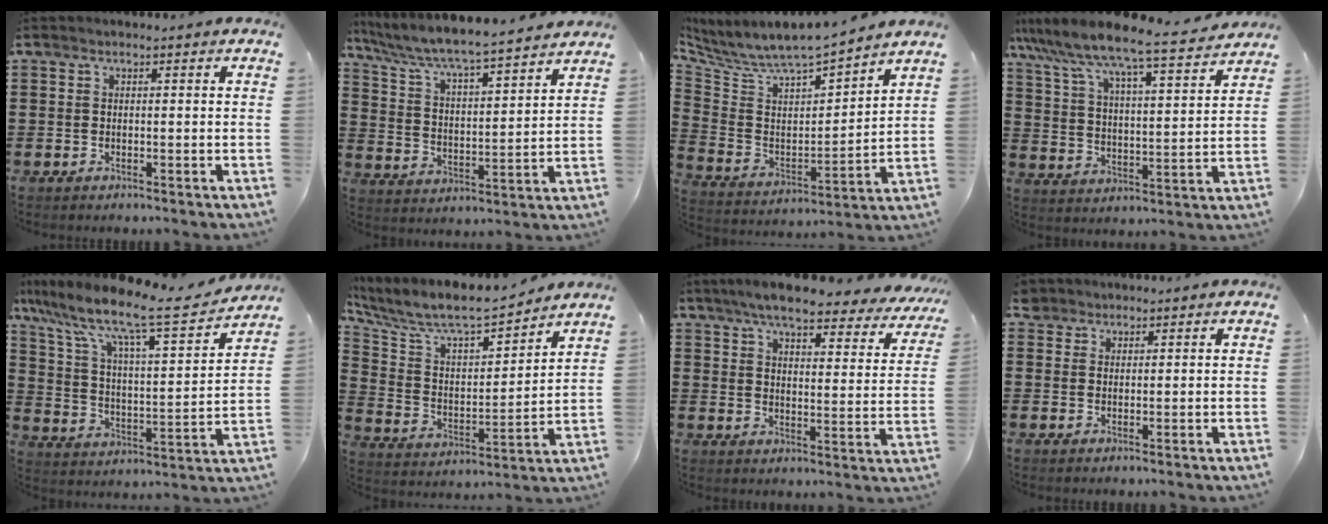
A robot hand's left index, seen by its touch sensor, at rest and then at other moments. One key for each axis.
{"total": 5.5, "fx": 5.1, "fy": -0.2, "fz": 2.1, "tx": -0.066, "ty": -0.040, "tz": 0.078}
{"total": 6.7, "fx": 6.3, "fy": 1.2, "fz": 2.0, "tx": -0.075, "ty": -0.059, "tz": 0.102}
{"total": 7.1, "fx": 6.6, "fy": -0.2, "fz": 2.6, "tx": -0.081, "ty": -0.050, "tz": 0.104}
{"total": 10.7, "fx": 8.5, "fy": 1.1, "fz": 6.3, "tx": -0.148, "ty": -0.060, "tz": 0.136}
{"total": 8.2, "fx": 7.3, "fy": 1.5, "fz": 3.4, "tx": -0.101, "ty": -0.055, "tz": 0.120}
{"total": 7.1, "fx": 6.2, "fy": 0.6, "fz": 3.4, "tx": -0.084, "ty": -0.035, "tz": 0.105}
{"total": 2.2, "fx": 1.8, "fy": 1.3, "fz": 0.1, "tx": -0.011, "ty": 0.007, "tz": 0.036}